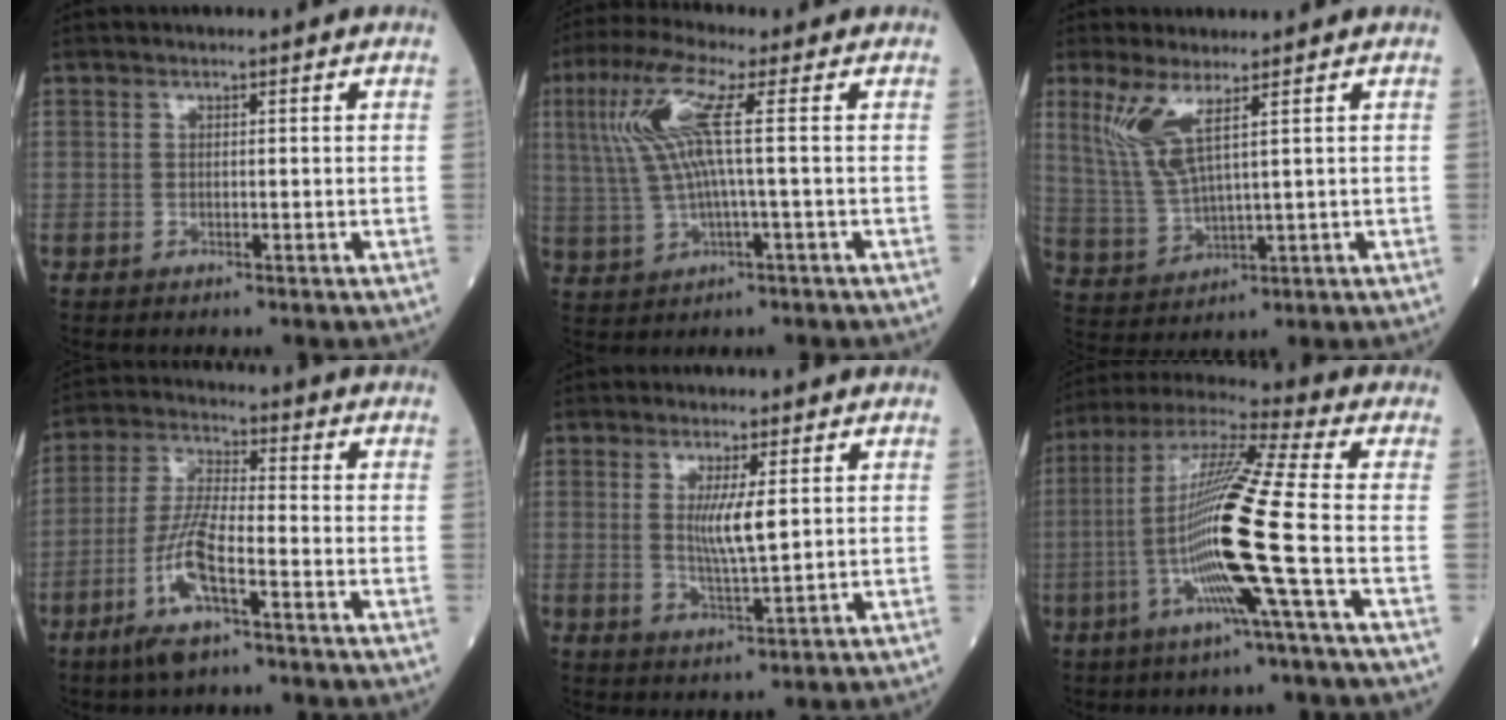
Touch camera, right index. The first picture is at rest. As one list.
[{"total": 9.5, "force": [1.9, 0.4, 9.3], "torque": [-0.214, 0.021, 0.041]}, {"total": 6.9, "force": [3.6, 0.7, 5.9], "torque": [-0.146, -0.001, 0.083]}, {"total": 9.4, "force": [-4.5, 1.3, 8.1], "torque": [-0.174, -0.009, -0.086]}, {"total": 5.4, "force": [1.2, 0.4, 5.3], "torque": [-0.101, -0.012, 0.027]}, {"total": 16.4, "force": [-3.9, -2.0, 15.8], "torque": [-0.312, -0.005, -0.086]}]